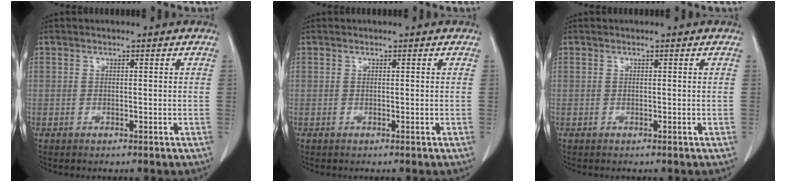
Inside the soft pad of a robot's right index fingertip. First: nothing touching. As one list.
[{"total": 0.0}, {"total": 0.0}]